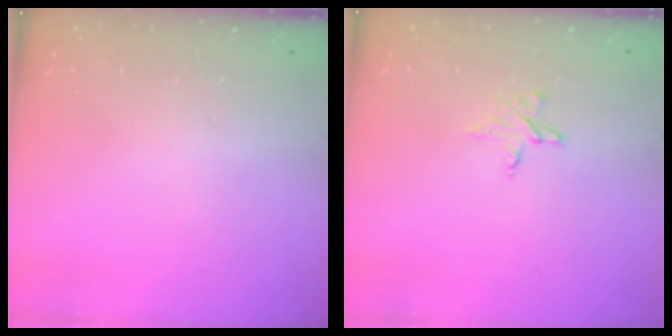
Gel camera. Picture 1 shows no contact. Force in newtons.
{"total": 5.3, "press": 5.3, "slide": 0.5}